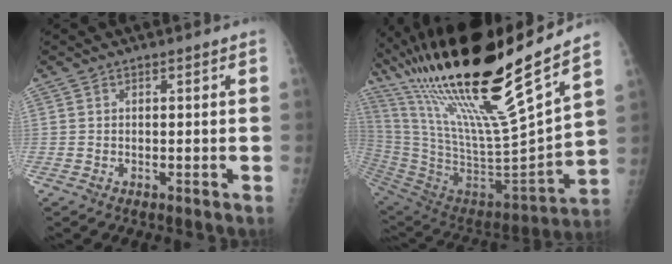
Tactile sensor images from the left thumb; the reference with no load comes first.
{"total": 33.9, "force": [23.1, 4.4, 24.4], "torque": [-0.432, -0.081, 0.411]}